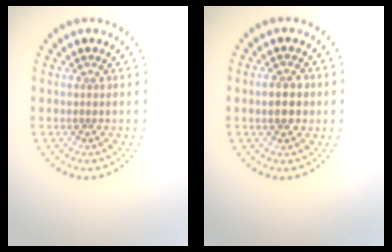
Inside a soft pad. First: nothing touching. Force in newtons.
{"total": 2.6, "press": 2.6, "slide": 0.2}